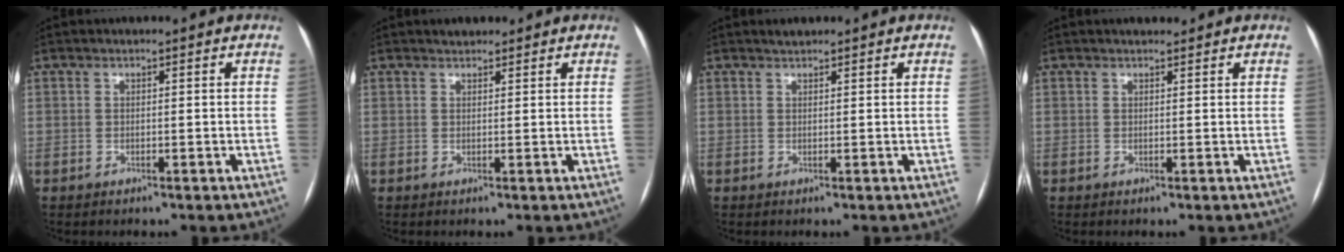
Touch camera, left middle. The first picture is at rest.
{"total": 1.3, "force": [1.1, 0.6, 0.4], "torque": [-0.010, 0.009, 0.019]}
{"total": 1.1, "force": [1.0, 0.3, 0.3], "torque": [-0.011, 0.008, 0.018]}
{"total": 1.4, "force": [1.2, 0.5, 0.5], "torque": [-0.011, 0.009, 0.019]}